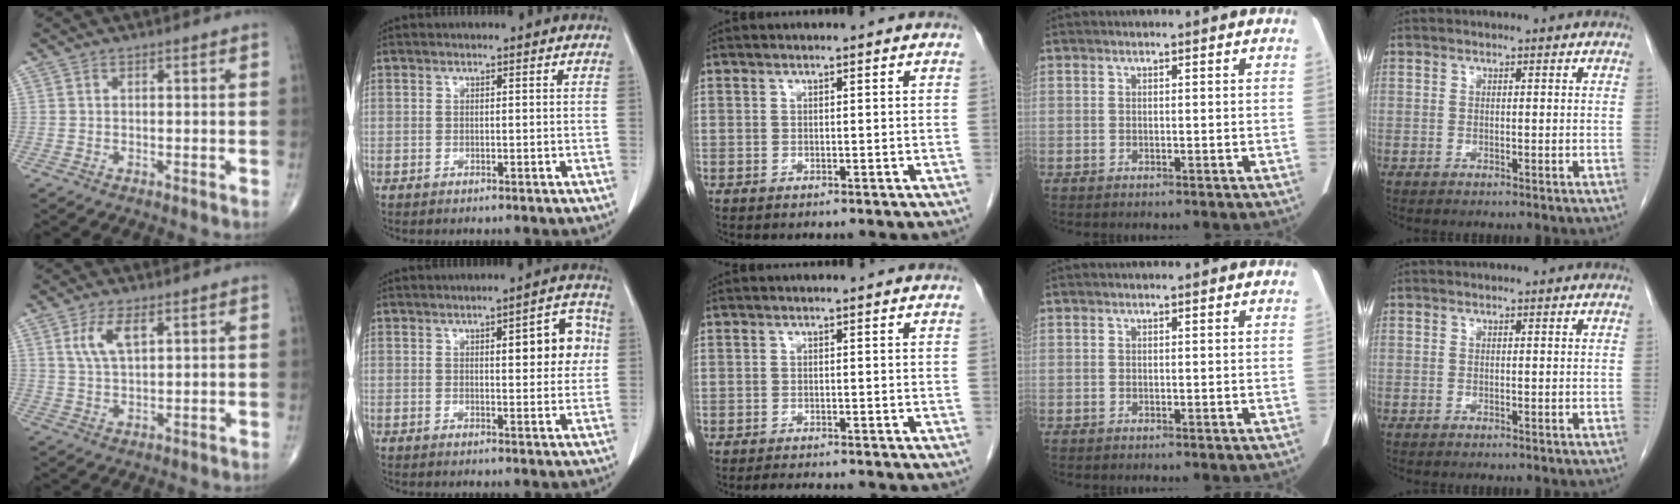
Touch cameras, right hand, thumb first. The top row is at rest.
{"thumb": {"total": 5.8, "force": [2.5, 2.5, 4.6], "torque": [-0.091, -0.006, 0.055]}, "index": {"total": 7.3, "force": [1.6, 2.3, 6.7], "torque": [-0.078, 0.016, 0.020]}, "middle": {"total": 3.8, "force": [-3.5, 0.2, 1.4], "torque": [-0.016, -0.008, -0.048]}}